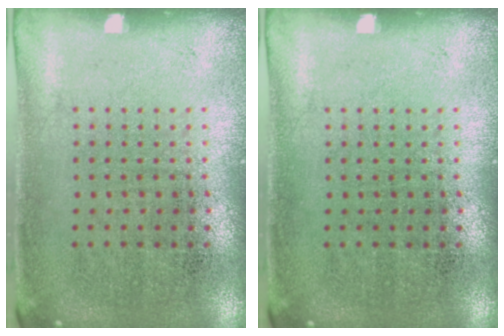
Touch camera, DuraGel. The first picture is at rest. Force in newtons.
{"total": 0.0}